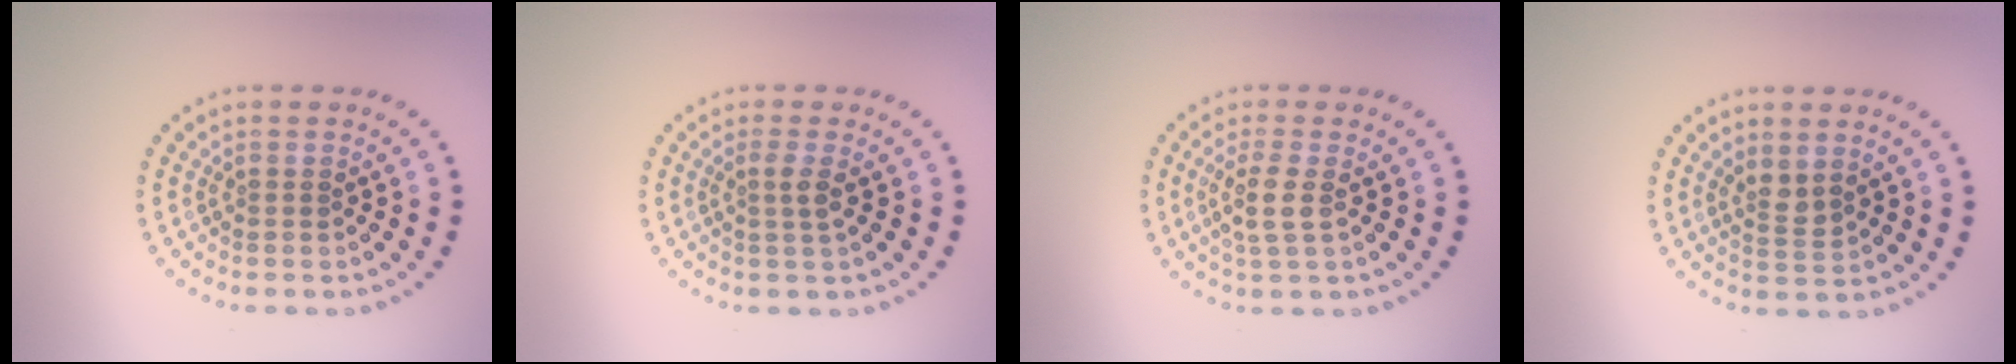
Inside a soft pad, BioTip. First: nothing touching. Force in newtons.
{"total": 1.5, "press": 1.1, "slide": 1.0}
{"total": 2.4, "press": 2.0, "slide": 1.3}
{"total": 1.5, "press": 1.2, "slide": 0.9}